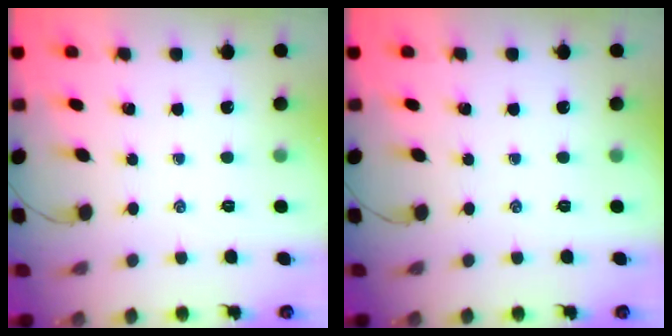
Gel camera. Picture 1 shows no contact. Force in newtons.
{"total": 0.0}